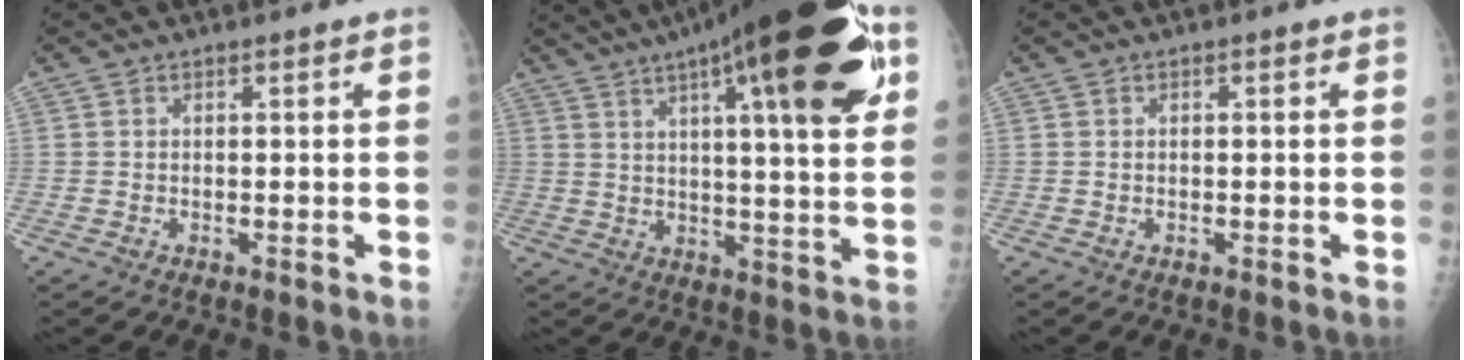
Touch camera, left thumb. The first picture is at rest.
{"total": 27.0, "force": [13.0, 6.2, 22.8], "torque": [-0.330, -0.007, 0.187]}
{"total": 0.0}